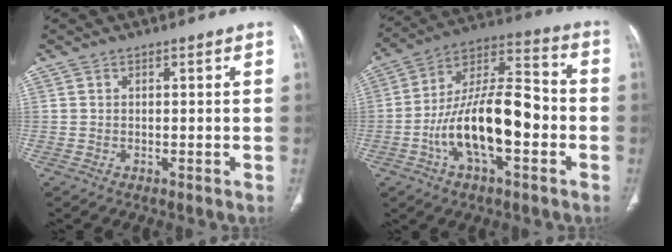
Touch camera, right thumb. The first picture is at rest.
{"total": 19.4, "force": [-4.7, 8.4, 16.8], "torque": [-0.285, 0.044, -0.084]}